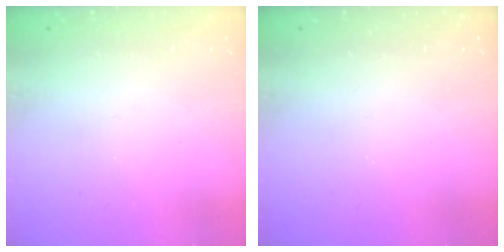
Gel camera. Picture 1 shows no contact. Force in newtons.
{"total": 0.0}